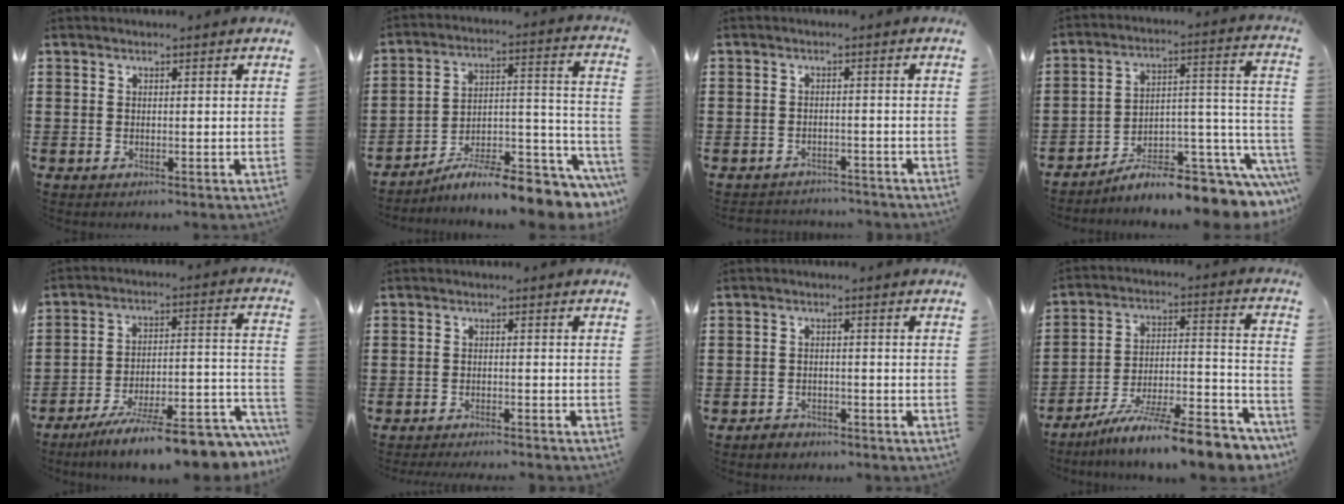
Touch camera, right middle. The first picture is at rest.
{"total": 9.8, "force": [-8.5, 1.0, 4.8], "torque": [-0.065, 0.016, -0.161]}
{"total": 2.3, "force": [-2.2, 0.5, -0.4], "torque": [0.001, 0.003, -0.051]}
{"total": 7.6, "force": [-6.2, 2.2, 3.9], "torque": [-0.044, -0.006, -0.114]}
{"total": 12.7, "force": [-9.9, 0.8, 8.0], "torque": [-0.111, 0.021, -0.172]}
{"total": 1.9, "force": [-1.8, -0.1, -0.2], "torque": [0.000, 0.003, -0.041]}
{"total": 1.7, "force": [-1.5, 0.6, 0.0], "torque": [-0.006, 0.004, -0.035]}
{"total": 12.2, "force": [-10.2, 0.3, 6.6], "torque": [-0.096, 0.017, -0.189]}